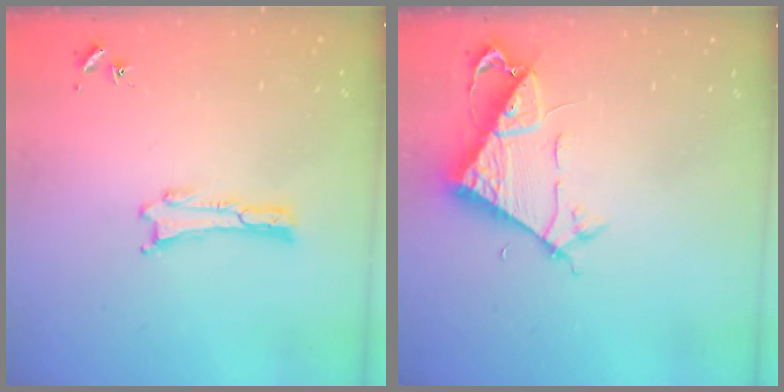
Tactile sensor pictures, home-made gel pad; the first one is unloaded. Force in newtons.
{"total": 7.1, "press": 7.1, "slide": 0.4}